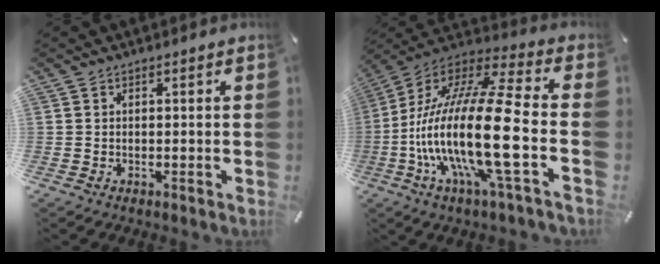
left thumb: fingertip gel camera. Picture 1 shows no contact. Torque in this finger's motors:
{"motor_torque": [1.61, 2.90, 2.77, 0.00, 1.05]}